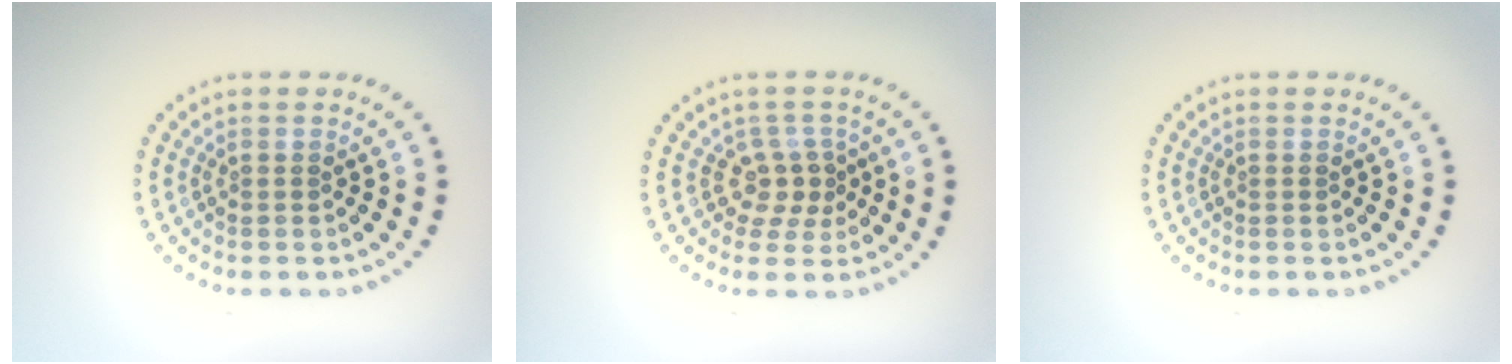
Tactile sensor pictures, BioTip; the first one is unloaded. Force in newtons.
{"total": 2.4, "press": 1.9, "slide": 1.5}
{"total": 0.0}